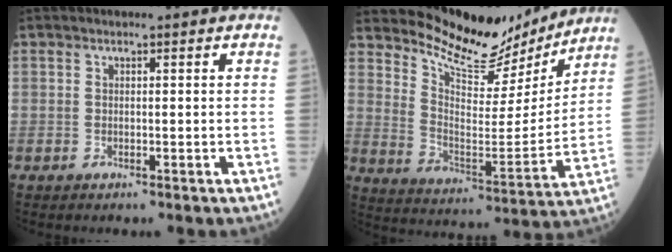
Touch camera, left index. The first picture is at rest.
{"total": 14.4, "force": [13.8, 2.9, 2.9], "torque": [-0.066, -0.030, 0.217]}